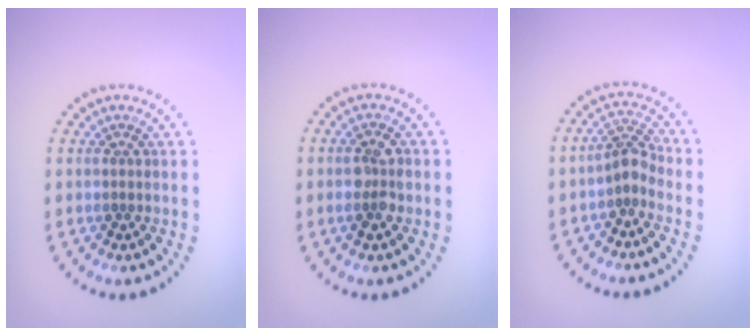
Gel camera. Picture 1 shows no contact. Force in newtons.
{"total": 2.5, "press": 2.5, "slide": 0.4}
{"total": 2.2, "press": 1.7, "slide": 1.4}